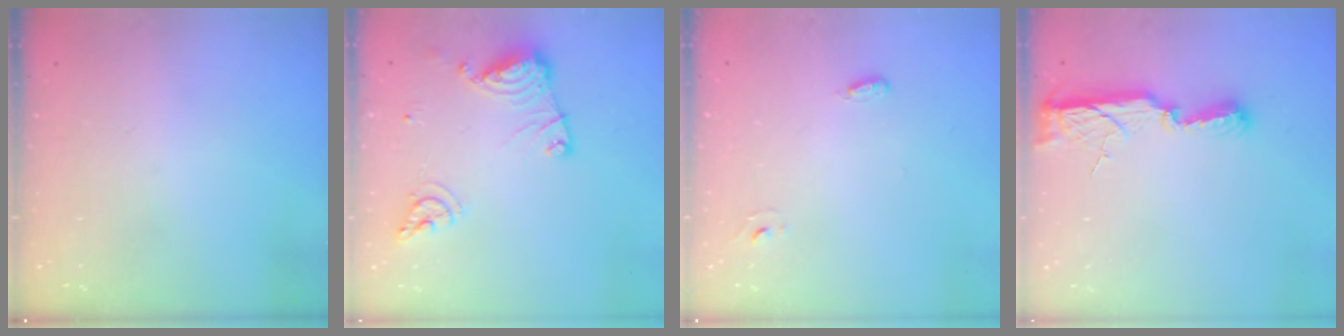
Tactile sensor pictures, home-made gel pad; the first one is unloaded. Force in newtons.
{"total": 13.6, "press": 13.5, "slide": 1.5}
{"total": 2.6, "press": 2.5, "slide": 0.6}
{"total": 8.1, "press": 8.1, "slide": 0.7}